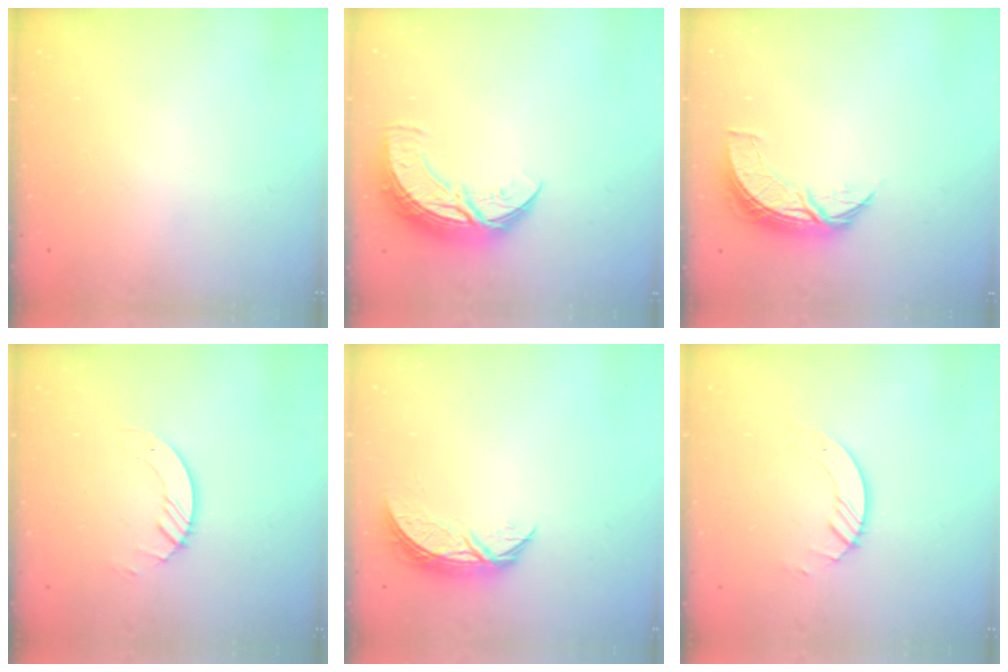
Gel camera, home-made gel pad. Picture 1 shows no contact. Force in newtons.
{"total": 12.7, "press": 12.6, "slide": 0.6}
{"total": 8.0, "press": 8.0, "slide": 0.3}
{"total": 3.2, "press": 3.2, "slide": 0.3}
{"total": 7.1, "press": 7.1, "slide": 0.5}
{"total": 3.2, "press": 3.2, "slide": 0.3}